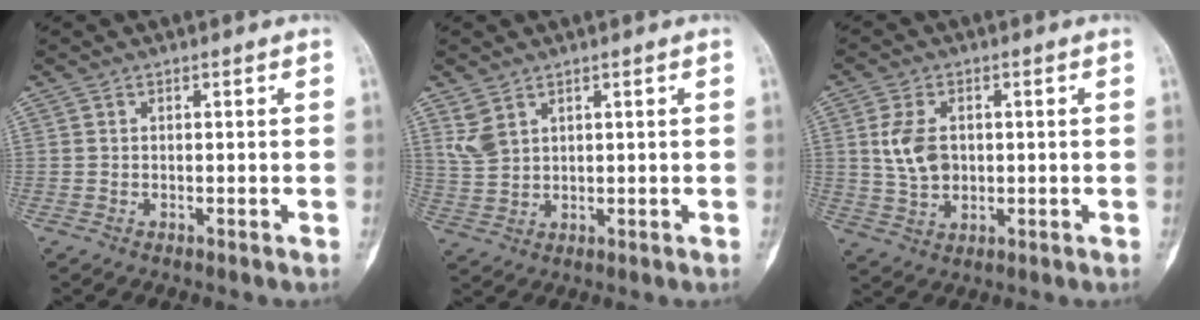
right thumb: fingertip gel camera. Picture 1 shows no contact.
{"total": 3.9, "force": [2.2, 2.3, 2.2], "torque": [-0.044, -0.006, 0.057]}
{"total": 7.1, "force": [0.7, 4.7, 5.2], "torque": [-0.094, 0.000, 0.020]}